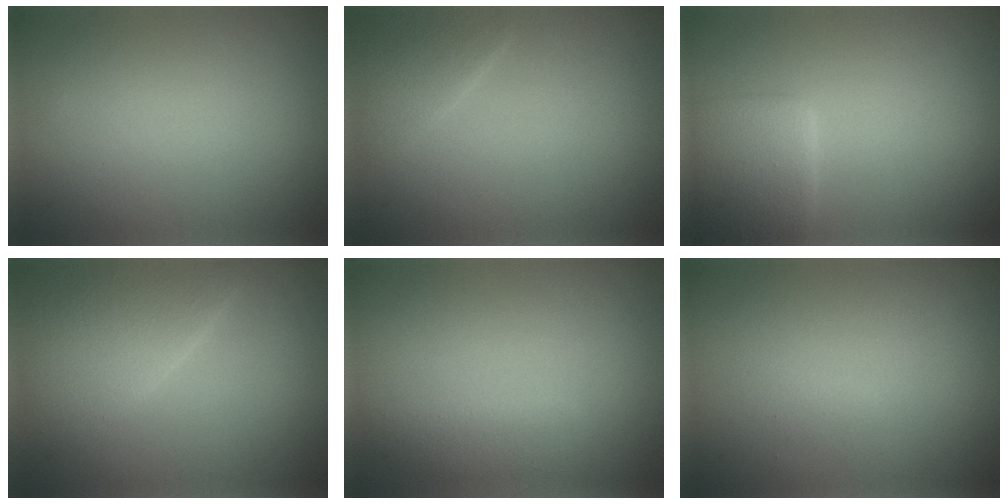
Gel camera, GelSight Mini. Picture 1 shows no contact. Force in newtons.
{"total": 2.1, "press": 2.1, "slide": 0.1}
{"total": 3.9, "press": 3.9, "slide": 0.2}
{"total": 4.7, "press": 4.7, "slide": 0.4}
{"total": 1.9, "press": 1.9, "slide": 0.2}
{"total": 0.8, "press": 0.8, "slide": 0.0}